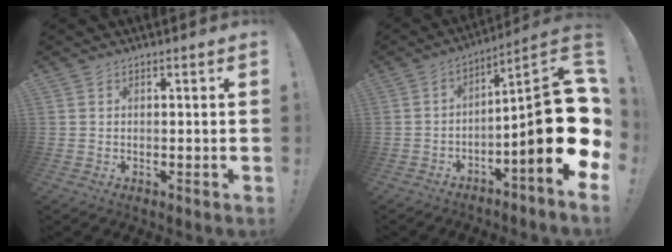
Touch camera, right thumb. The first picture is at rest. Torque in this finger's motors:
{"motor_torque": [2.39, 2.62, 1.45, -1.32, 0.08]}